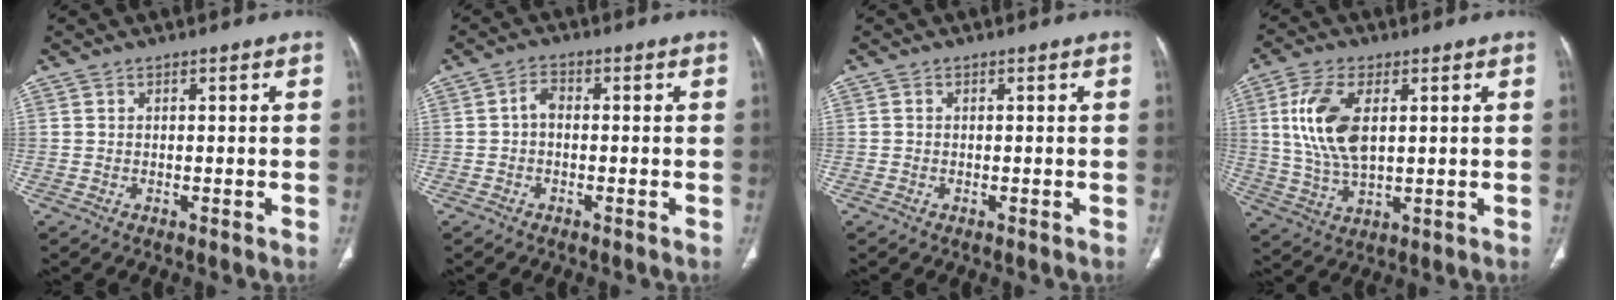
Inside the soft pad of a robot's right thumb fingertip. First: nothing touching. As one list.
[{"total": 2.4, "force": [-0.3, 1.5, 1.9], "torque": [-0.030, 0.010, -0.013]}, {"total": 0.0}, {"total": 11.9, "force": [2.6, 6.1, 9.9], "torque": [-0.203, -0.005, 0.053]}]